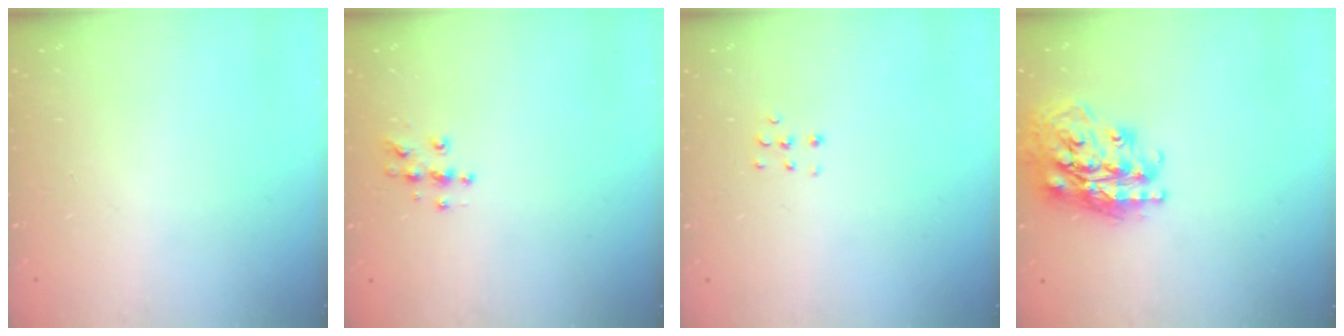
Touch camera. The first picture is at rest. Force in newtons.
{"total": 5.4, "press": 5.4, "slide": 0.4}
{"total": 4.1, "press": 4.1, "slide": 0.5}
{"total": 20.5, "press": 20.5, "slide": 1.6}